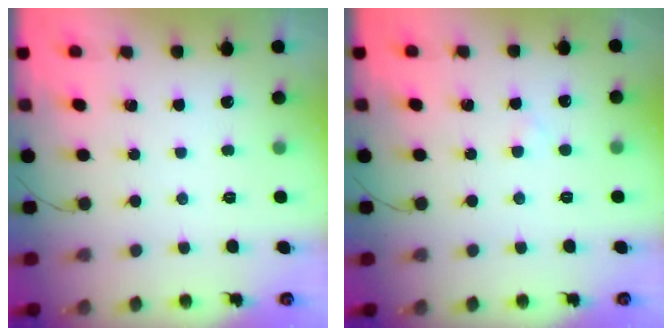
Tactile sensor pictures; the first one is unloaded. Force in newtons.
{"total": 1.0, "press": 0.7, "slide": 0.6}